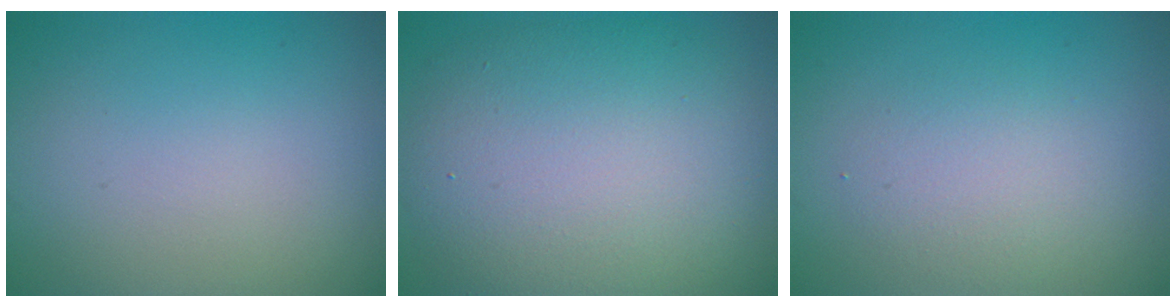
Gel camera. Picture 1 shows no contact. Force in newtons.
{"total": 10.8, "press": 10.8, "slide": 0.4}
{"total": 2.4, "press": 2.4, "slide": 0.2}